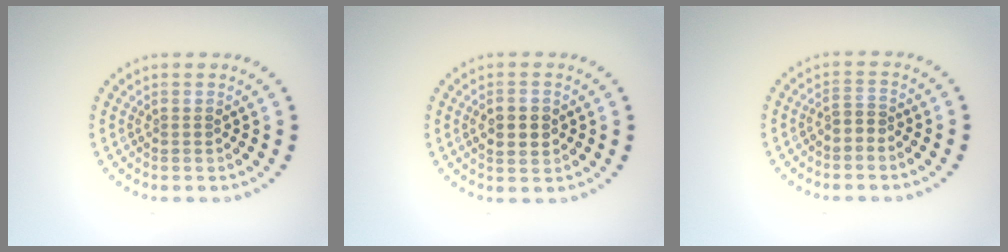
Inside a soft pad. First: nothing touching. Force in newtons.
{"total": 3.2, "press": 3.2, "slide": 0.0}
{"total": 1.1, "press": 0.9, "slide": 0.7}